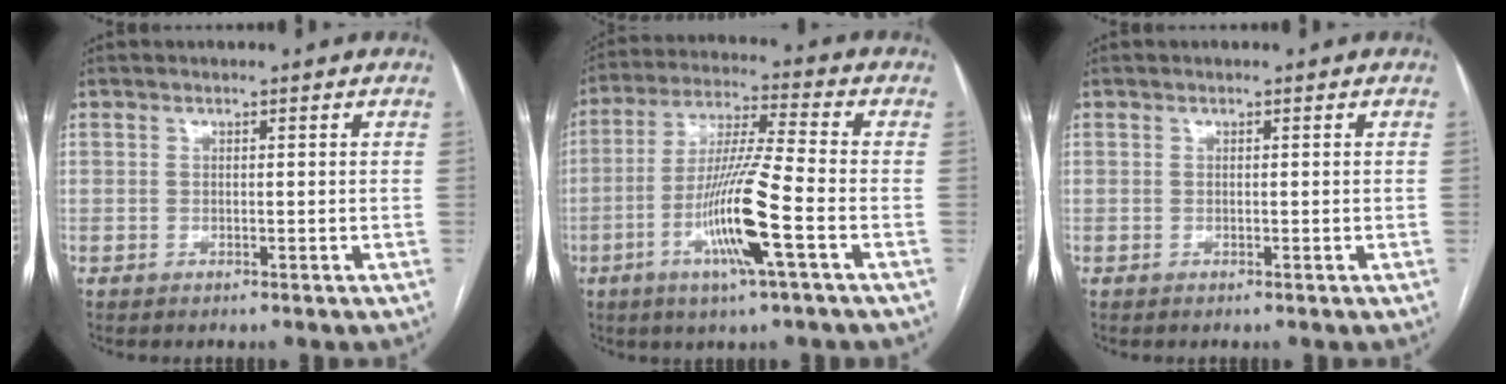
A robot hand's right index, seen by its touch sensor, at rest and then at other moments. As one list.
[{"total": 12.7, "force": [-4.5, -0.3, 11.9], "torque": [-0.235, -0.009, -0.089]}, {"total": 0.0}]